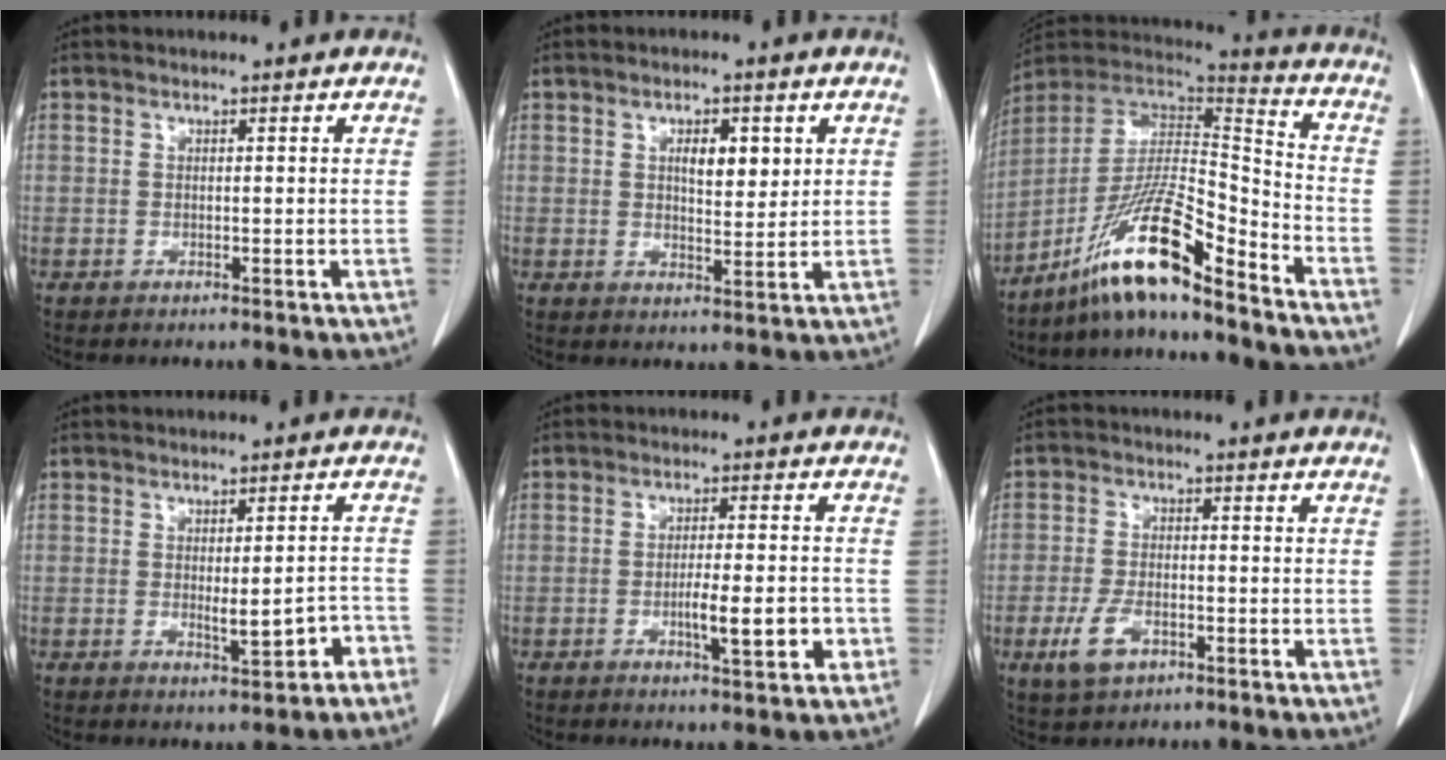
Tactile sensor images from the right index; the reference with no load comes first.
{"total": 4.9, "force": [1.7, 1.9, 4.1], "torque": [-0.064, -0.001, 0.028]}
{"total": 15.7, "force": [-11.5, 0.9, 10.6], "torque": [-0.190, 0.008, -0.208]}
{"total": 4.6, "force": [-1.9, 1.1, 4.1], "torque": [-0.052, 0.001, -0.020]}
{"total": 6.6, "force": [-2.0, 0.8, 6.3], "torque": [-0.099, -0.005, -0.027]}
{"total": 5.4, "force": [-2.5, 2.8, 3.9], "torque": [-0.086, -0.005, -0.044]}